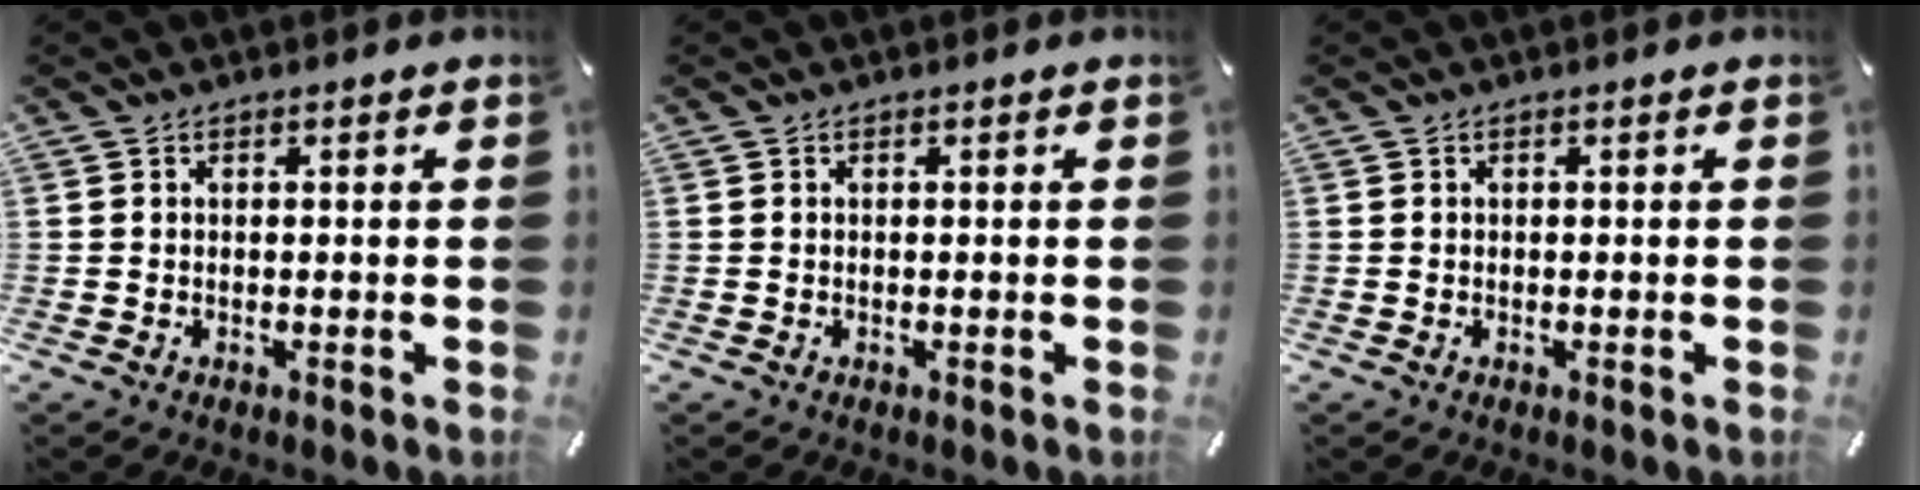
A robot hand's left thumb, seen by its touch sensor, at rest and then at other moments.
{"total": 0.0}
{"total": 0.0}